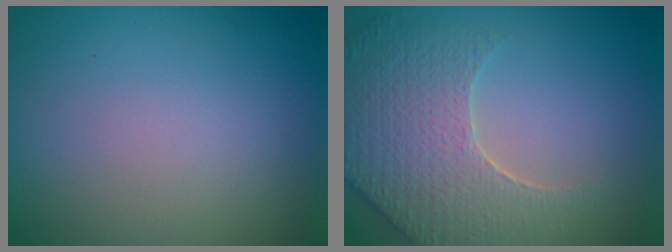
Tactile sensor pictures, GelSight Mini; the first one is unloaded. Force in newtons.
{"total": 7.1, "press": 5.6, "slide": 4.4}